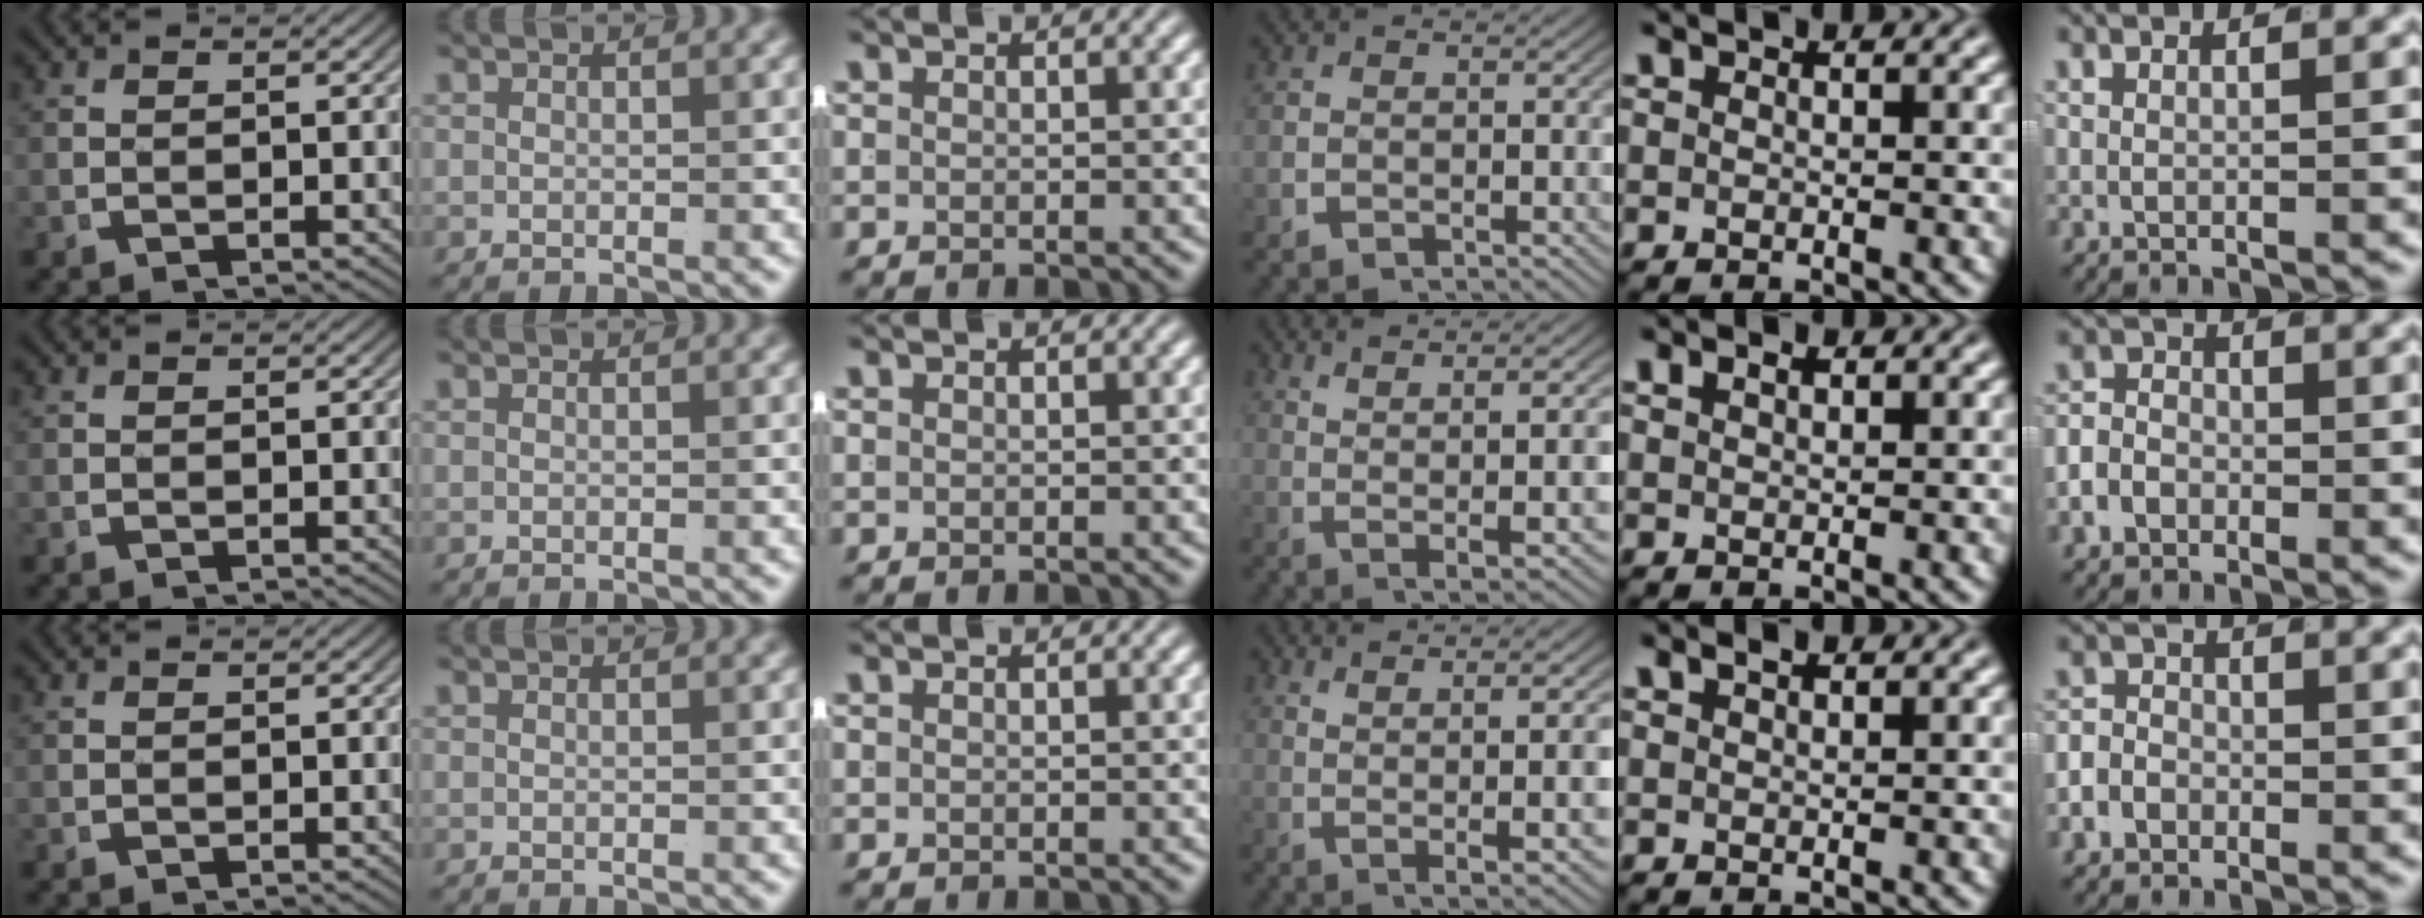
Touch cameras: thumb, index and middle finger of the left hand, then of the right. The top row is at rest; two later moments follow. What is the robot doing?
{"motion": "lift_and_place", "object": "coat"}